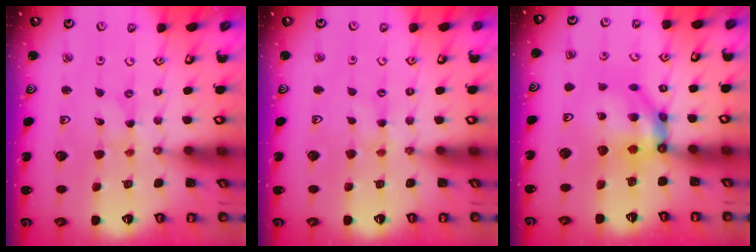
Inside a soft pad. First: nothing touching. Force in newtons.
{"total": 1.3, "press": 1.2, "slide": 0.3}
{"total": 9.9, "press": 9.9, "slide": 1.2}